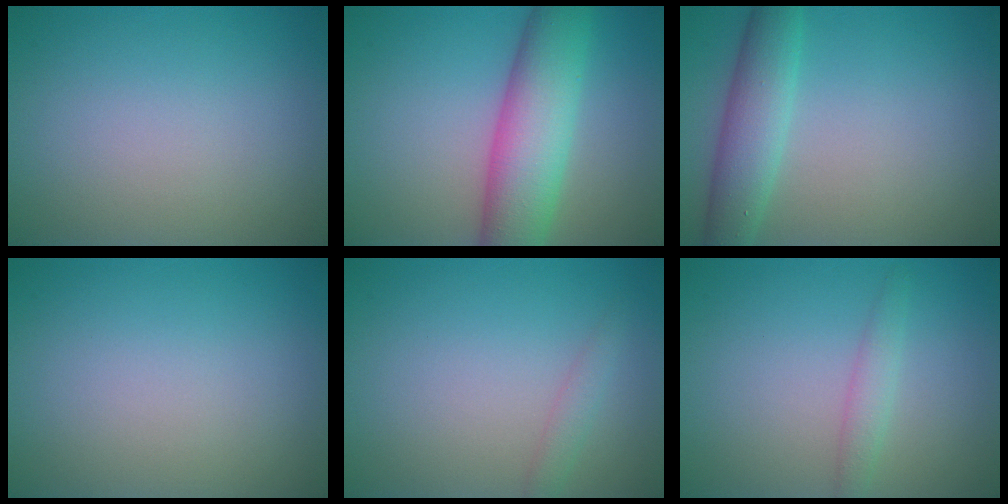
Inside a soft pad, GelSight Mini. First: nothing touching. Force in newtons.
{"total": 7.9, "press": 7.9, "slide": 0.2}
{"total": 3.5, "press": 3.5, "slide": 0.3}
{"total": 0.0}
{"total": 1.2, "press": 1.2, "slide": 0.2}
{"total": 1.5, "press": 1.5, "slide": 0.1}